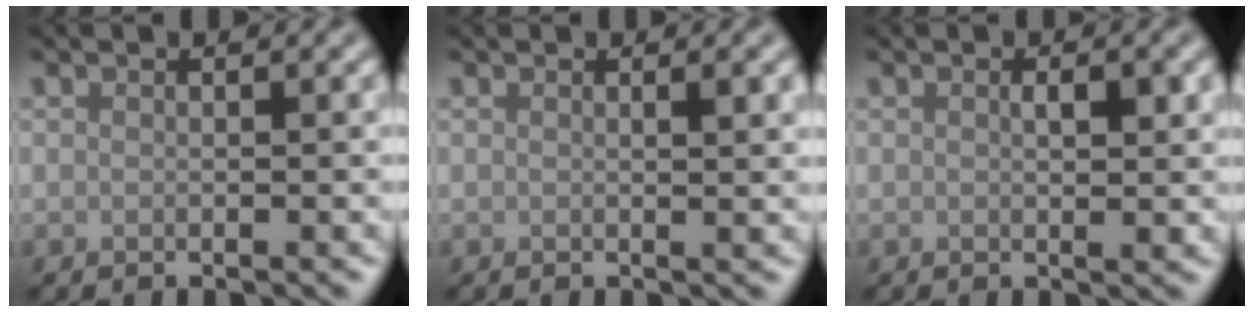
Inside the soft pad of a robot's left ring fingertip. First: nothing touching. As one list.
[{"total": 1.1, "force": [0.4, 0.2, 1.0], "torque": [-0.012, -0.002, 0.004]}, {"total": 1.7, "force": [0.3, 0.7, 1.6], "torque": [-0.023, -0.002, 0.005]}]